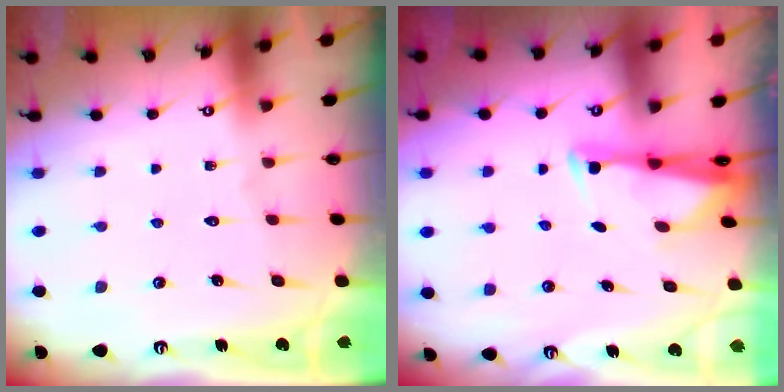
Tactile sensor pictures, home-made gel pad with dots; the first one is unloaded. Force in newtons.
{"total": 2.7, "press": 2.6, "slide": 0.8}